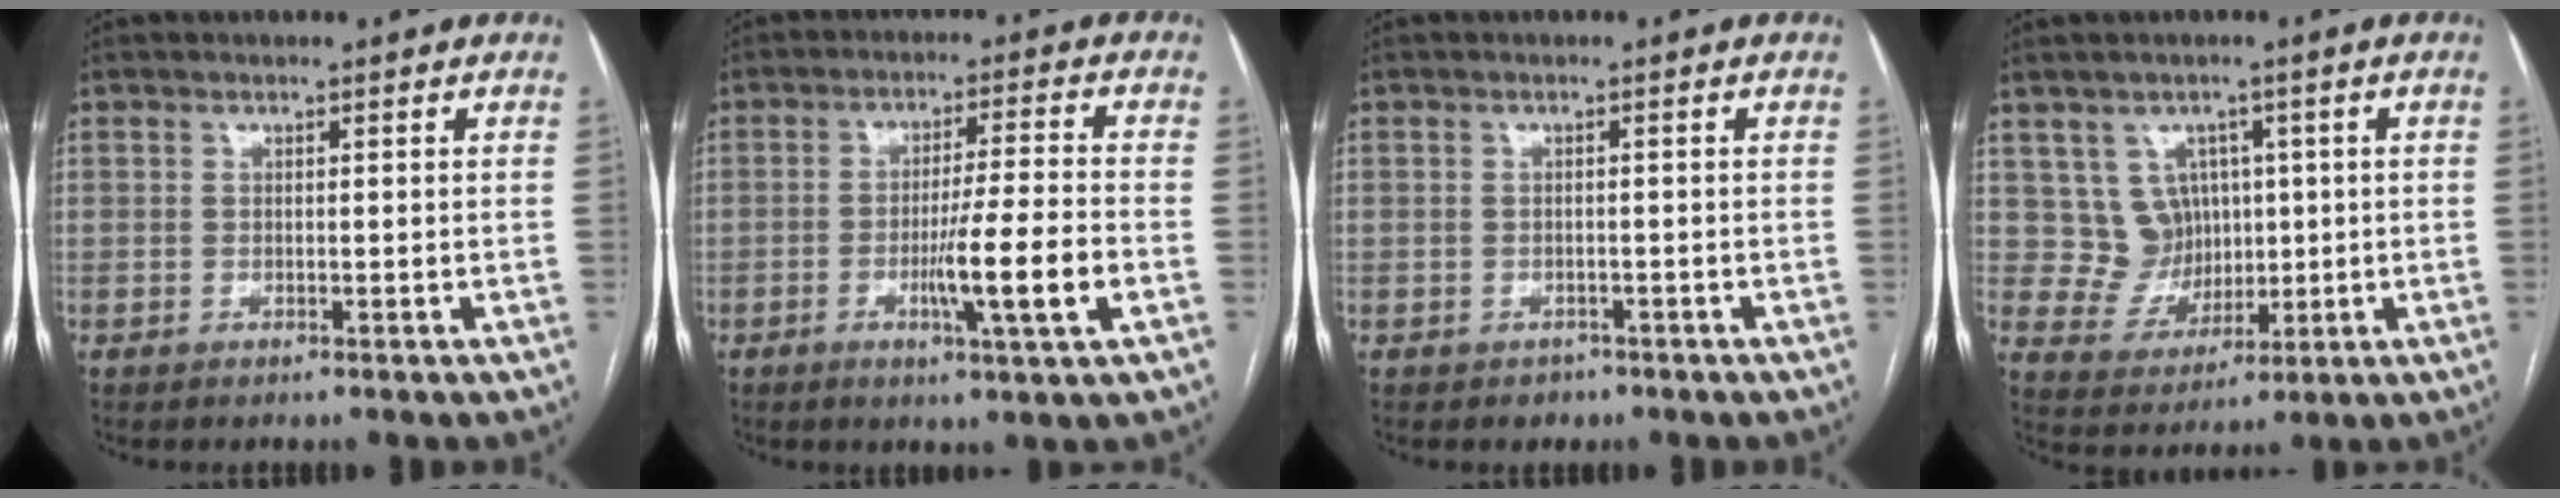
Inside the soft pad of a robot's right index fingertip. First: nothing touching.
{"total": 9.6, "force": [-2.9, -0.6, 9.1], "torque": [-0.153, -0.013, -0.051]}
{"total": 1.5, "force": [-1.0, 1.1, 0.3], "torque": [-0.009, 0.002, -0.010]}
{"total": 6.7, "force": [2.1, 6.2, 1.7], "torque": [-0.029, 0.020, 0.053]}